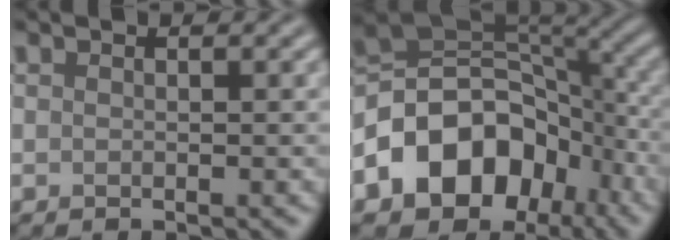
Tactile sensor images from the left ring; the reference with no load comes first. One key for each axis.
{"total": 10.9, "fx": -4.5, "fy": 8.2, "fz": 5.6, "tx": -0.089, "ty": 0.008, "tz": -0.088}